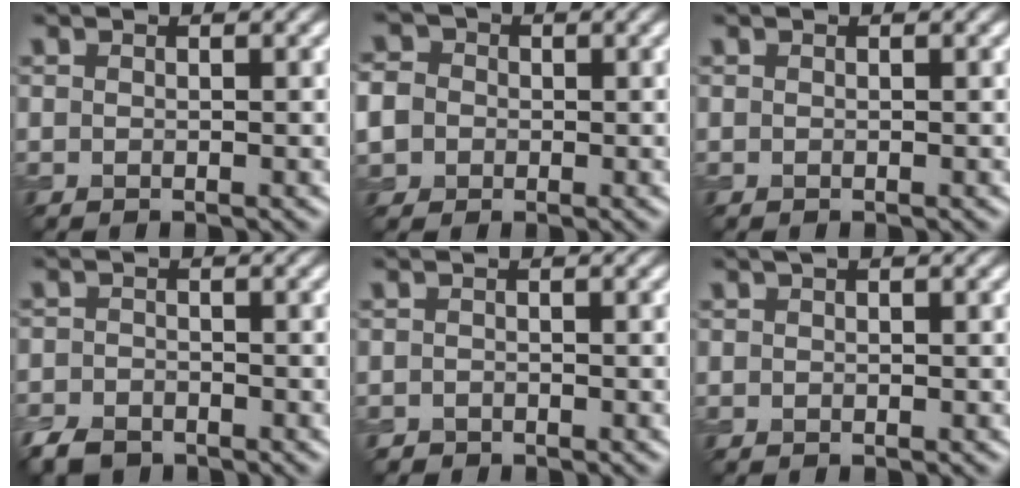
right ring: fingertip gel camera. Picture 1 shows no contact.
{"total": 5.9, "force": [-0.1, 5.4, 2.3], "torque": [-0.051, 0.022, -0.033]}
{"total": 0.0}
{"total": 3.2, "force": [-2.6, 1.6, 1.0], "torque": [-0.017, -0.007, -0.056]}
{"total": 0.7, "force": [-0.6, 0.4, -0.1], "torque": [0.005, -0.002, -0.011]}
{"total": 0.5, "force": [0.3, 0.2, 0.4], "torque": [-0.007, 0.007, 0.005]}